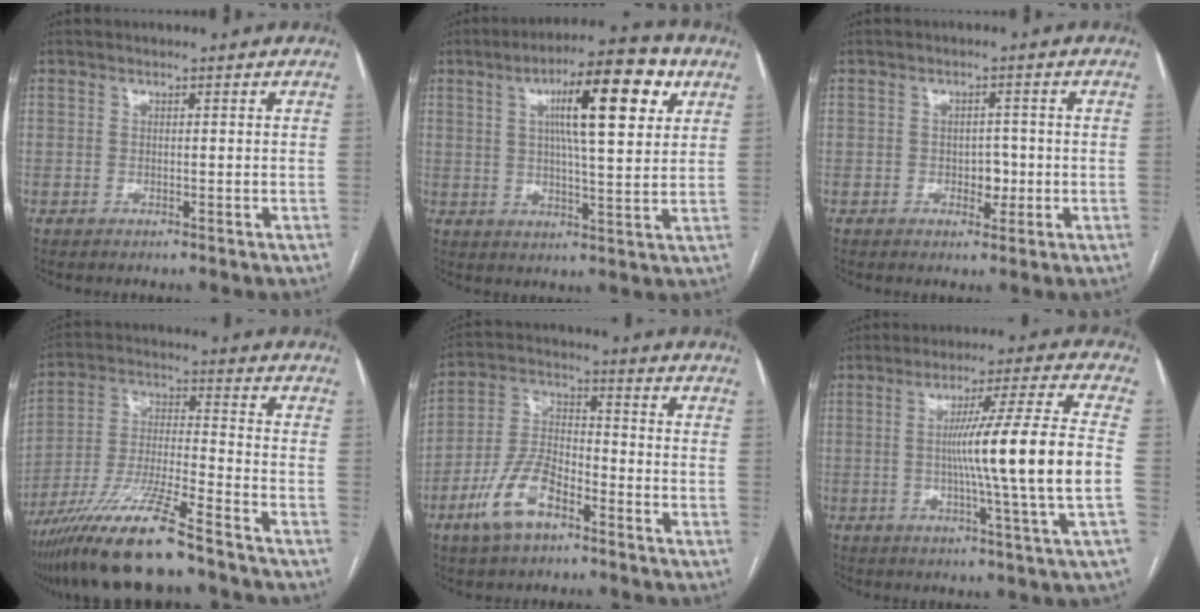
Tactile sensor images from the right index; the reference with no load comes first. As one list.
[{"total": 13.9, "force": [5.3, 2.3, 12.6], "torque": [-0.197, 0.020, 0.077]}, {"total": 2.9, "force": [-0.6, 1.9, 2.1], "torque": [-0.022, 0.004, -0.005]}, {"total": 14.8, "force": [-11.3, 0.7, 9.6], "torque": [-0.197, -0.025, -0.206]}, {"total": 10.5, "force": [-5.8, 4.5, 7.5], "torque": [-0.170, 0.007, -0.109]}, {"total": 14.7, "force": [-1.1, -2.2, 14.5], "torque": [-0.232, -0.005, -0.021]}]